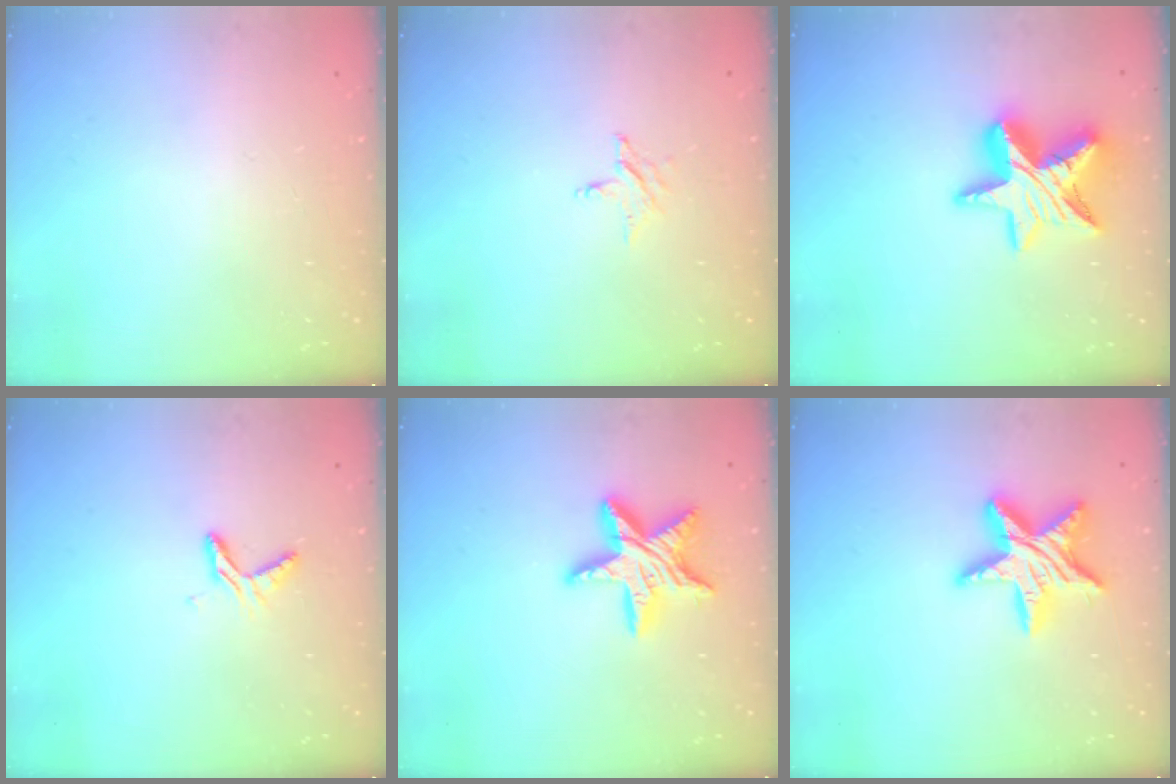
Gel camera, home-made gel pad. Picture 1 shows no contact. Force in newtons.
{"total": 2.8, "press": 2.8, "slide": 0.3}
{"total": 15.9, "press": 15.9, "slide": 1.2}
{"total": 5.4, "press": 5.4, "slide": 0.5}
{"total": 15.1, "press": 15.0, "slide": 0.9}
{"total": 16.1, "press": 16.1, "slide": 0.9}